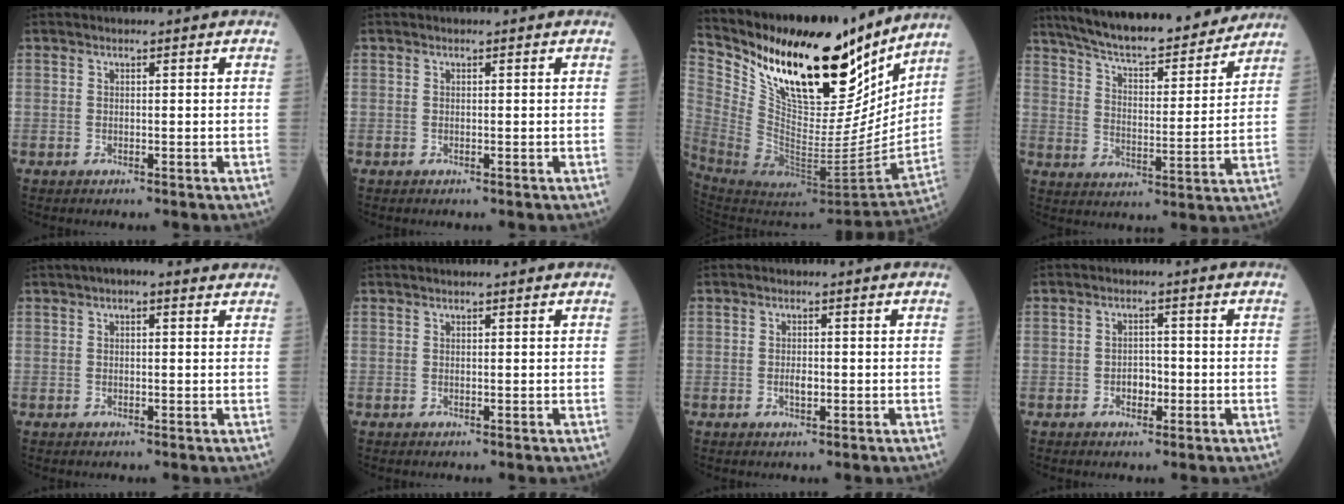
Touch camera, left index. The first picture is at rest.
{"total": 0.0}
{"total": 27.2, "force": [20.6, 8.7, 15.6], "torque": [-0.291, -0.022, 0.345]}
{"total": 20.4, "force": [18.2, 3.2, 8.7], "torque": [-0.144, 0.005, 0.269]}
{"total": 4.2, "force": [2.8, 1.3, 2.8], "torque": [-0.040, 0.033, 0.037]}
{"total": 1.8, "force": [1.5, 0.2, 1.0], "torque": [-0.010, 0.021, 0.022]}
{"total": 1.5, "force": [-0.3, 0.7, 1.3], "torque": [-0.027, 0.000, -0.004]}
{"total": 2.3, "force": [-0.8, 1.6, 1.5], "torque": [-0.020, 0.006, -0.012]}